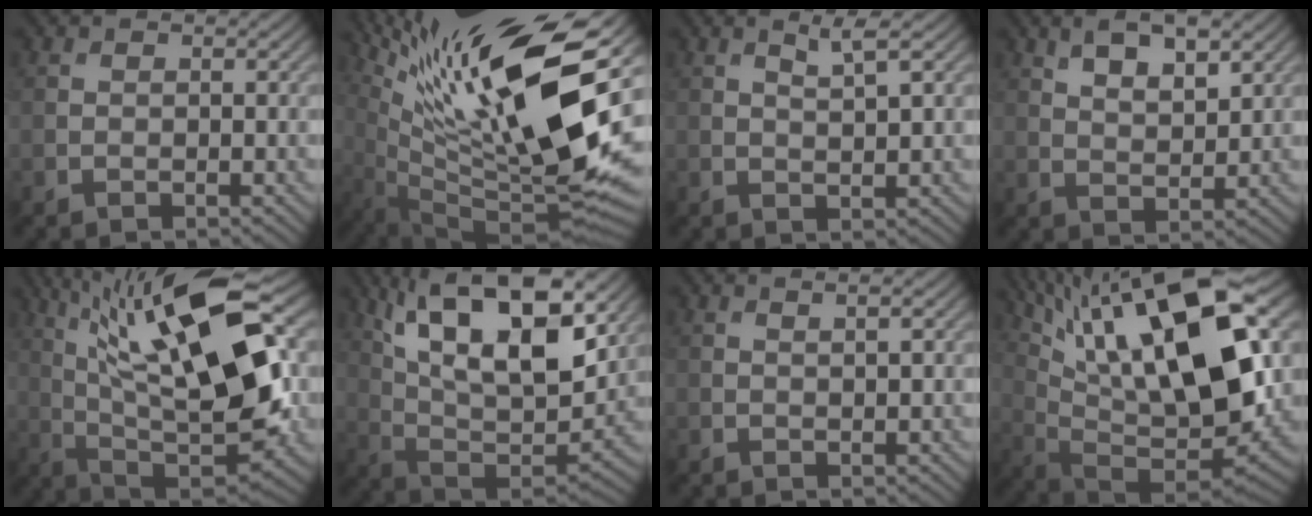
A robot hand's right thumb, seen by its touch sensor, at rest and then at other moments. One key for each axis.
{"total": 19.5, "fx": 7.1, "fy": 5.3, "fz": 17.4, "tx": -0.289, "ty": 0.016, "tz": 0.130}
{"total": 2.5, "fx": 1.4, "fy": 0.2, "fz": 2.0, "tx": -0.045, "ty": 0.002, "tz": 0.029}
{"total": 6.7, "fx": 3.9, "fy": 2.6, "fz": 4.8, "tx": -0.087, "ty": -0.002, "tz": 0.077}
{"total": 18.8, "fx": 5.6, "fy": 6.3, "fz": 16.8, "tx": -0.301, "ty": 0.025, "tz": 0.095}
{"total": 18.6, "fx": 8.9, "fy": 8.1, "fz": 14.1, "tx": -0.277, "ty": 0.024, "tz": 0.144}
{"total": 1.2, "fx": 0.7, "fy": 0.1, "fz": 1.0, "tx": -0.019, "ty": 0.003, "tz": 0.010}
{"total": 21.3, "fx": 8.9, "fy": 7.5, "fz": 17.9, "tx": -0.296, "ty": 0.037, "tz": 0.152}